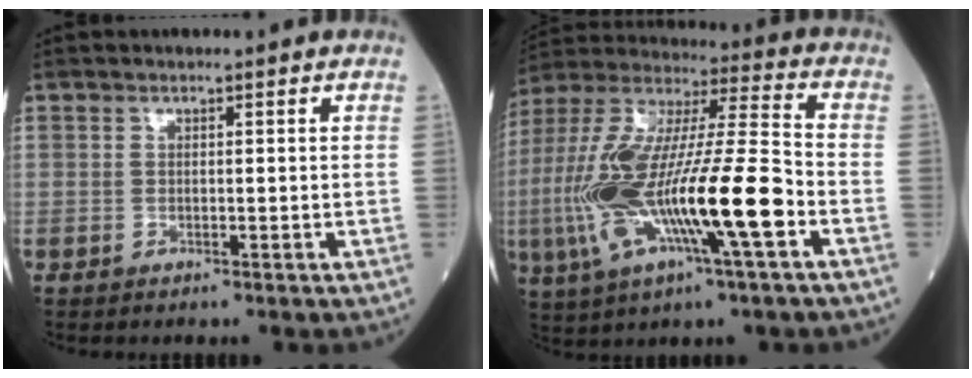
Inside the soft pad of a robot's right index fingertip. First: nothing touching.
{"total": 23.3, "force": [-6.2, 3.0, 22.2], "torque": [-0.469, -0.024, -0.113]}